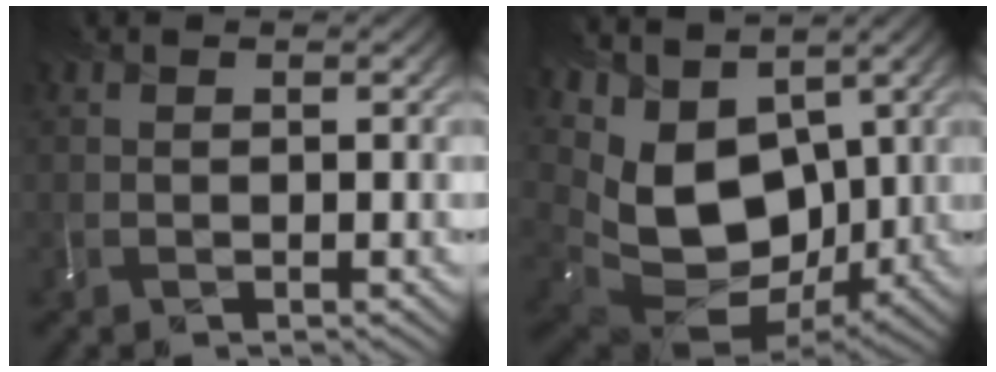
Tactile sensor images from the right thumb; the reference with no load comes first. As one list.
[{"total": 13.7, "force": [3.0, 9.6, 9.3], "torque": [-0.233, -0.018, 0.073]}]